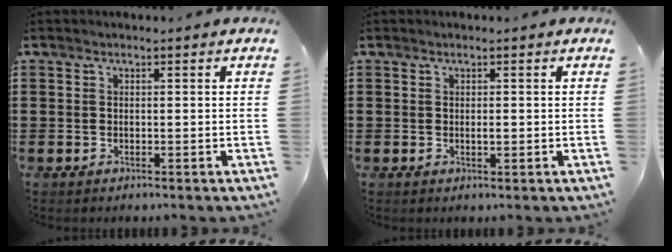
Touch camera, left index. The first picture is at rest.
{"total": 1.0, "force": [0.1, 0.3, 0.9], "torque": [-0.018, 0.000, 0.002]}